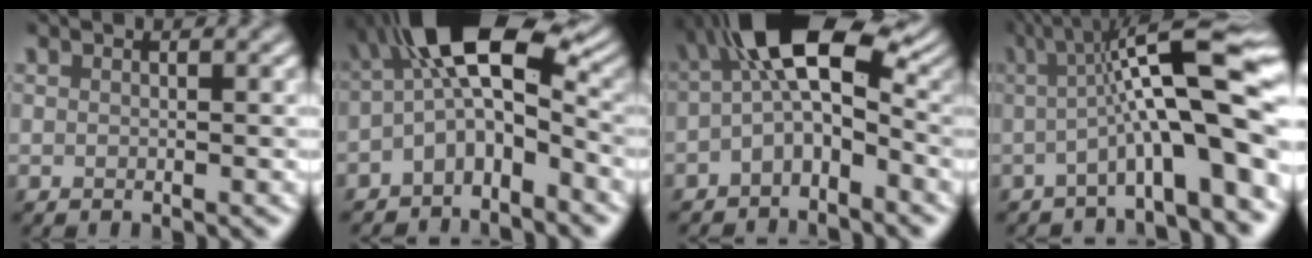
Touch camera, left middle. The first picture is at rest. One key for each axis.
{"total": 8.4, "fx": -1.4, "fy": 4.0, "fz": 7.3, "tx": -0.122, "ty": 0.021, "tz": -0.045}
{"total": 8.0, "fx": -0.5, "fy": 3.9, "fz": 7.0, "tx": -0.120, "ty": 0.023, "tz": -0.027}
{"total": 11.3, "fx": -0.6, "fy": 2.4, "fz": 11.0, "tx": -0.147, "ty": 0.030, "tz": -0.023}